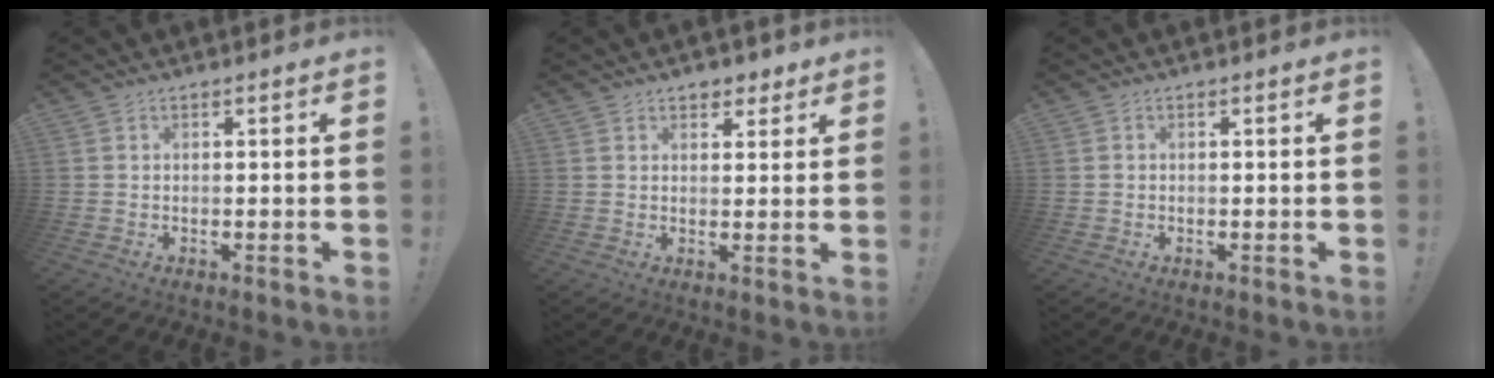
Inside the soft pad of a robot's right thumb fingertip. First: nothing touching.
{"total": 3.8, "force": [2.6, 2.6, 1.0], "torque": [0.004, -0.014, 0.042]}
{"total": 0.0}